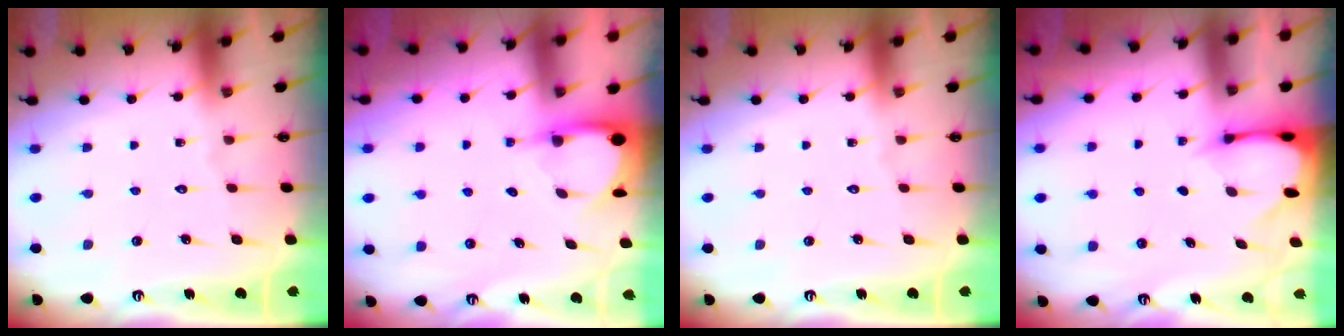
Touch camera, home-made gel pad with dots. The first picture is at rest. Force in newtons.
{"total": 3.6, "press": 3.6, "slide": 0.3}
{"total": 0.0}
{"total": 2.6, "press": 2.5, "slide": 0.3}